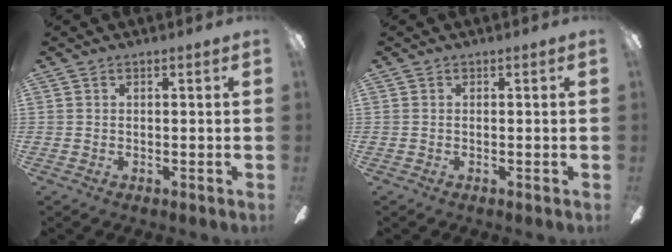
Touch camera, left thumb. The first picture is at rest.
{"total": 0.0}